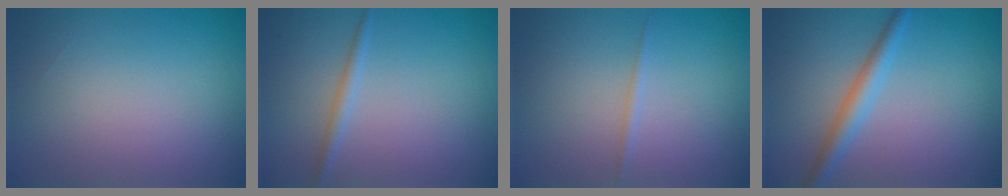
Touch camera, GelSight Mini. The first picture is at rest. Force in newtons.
{"total": 1.2, "press": 1.2, "slide": 0.1}
{"total": 0.7, "press": 0.7, "slide": 0.0}
{"total": 2.7, "press": 2.7, "slide": 0.1}